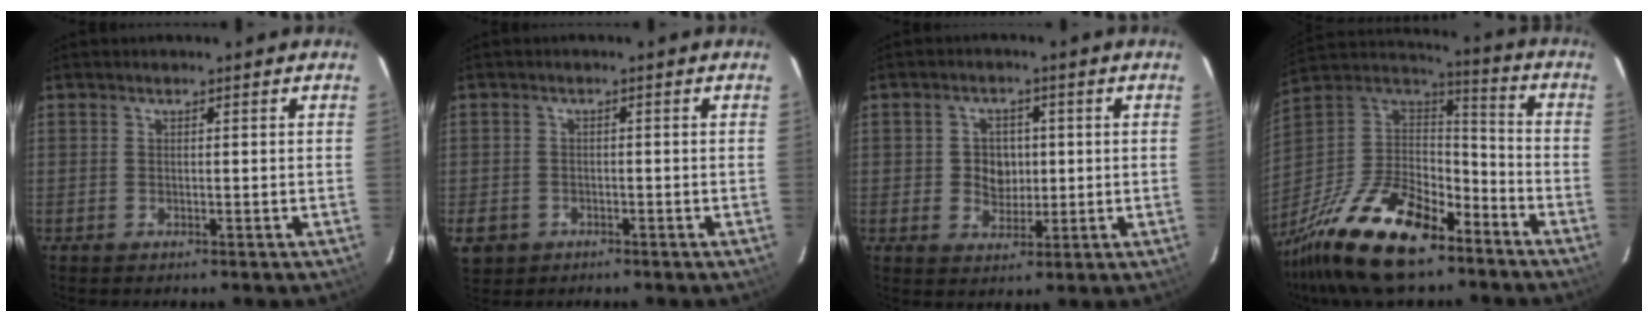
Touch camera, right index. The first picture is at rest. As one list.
[{"total": 5.0, "force": [-1.9, 4.4, 1.6], "torque": [-0.050, 0.002, -0.027]}, {"total": 4.9, "force": [0.0, 4.3, 2.2], "torque": [-0.041, 0.010, 0.006]}, {"total": 27.0, "force": [-18.0, 12.0, 16.1], "torque": [-0.342, -0.016, -0.306]}]